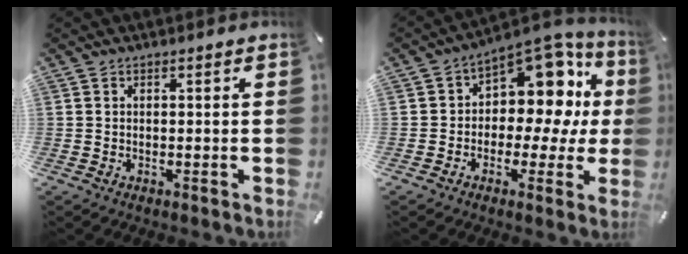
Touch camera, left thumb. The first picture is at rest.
{"total": 12.3, "force": [5.0, 8.5, 7.4], "torque": [-0.090, -0.055, 0.086]}